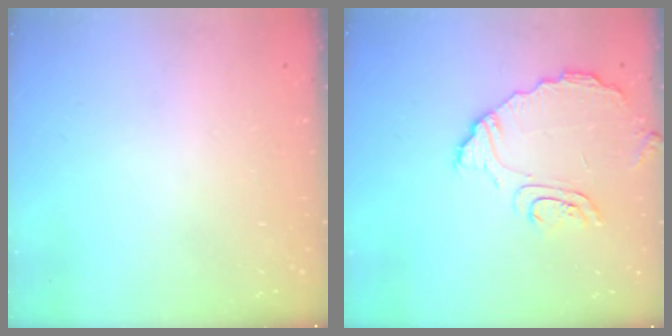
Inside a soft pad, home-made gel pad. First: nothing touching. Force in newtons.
{"total": 9.2, "press": 9.2, "slide": 0.7}